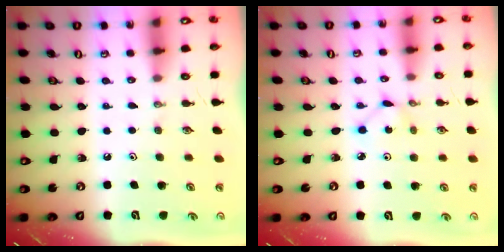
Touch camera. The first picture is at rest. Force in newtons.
{"total": 1.3, "press": 1.3, "slide": 0.2}